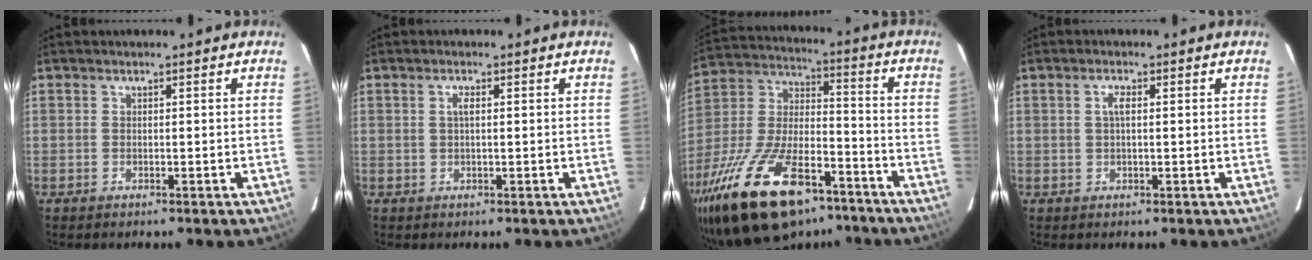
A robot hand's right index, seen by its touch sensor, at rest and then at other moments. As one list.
[{"total": 1.2, "force": [0.2, 0.3, 1.2], "torque": [-0.022, 0.003, 0.000]}, {"total": 28.1, "force": [-18.3, 11.9, 17.6], "torque": [-0.353, -0.015, -0.296]}, {"total": 1.7, "force": [0.2, 0.5, 1.6], "torque": [-0.031, 0.004, 0.001]}]